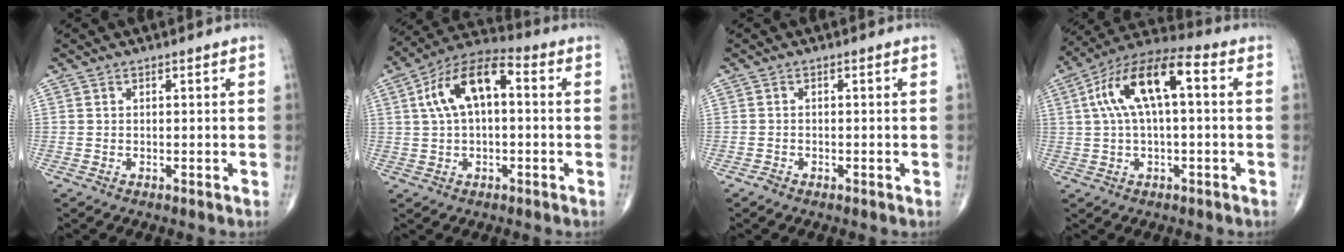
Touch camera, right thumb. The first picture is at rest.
{"total": 12.6, "force": [2.1, 6.3, 10.7], "torque": [-0.195, 0.038, 0.027]}
{"total": 0.8, "force": [-0.6, 0.4, 0.3], "torque": [-0.008, 0.000, -0.015]}
{"total": 14.4, "force": [2.6, 5.8, 12.9], "torque": [-0.248, 0.045, 0.038]}